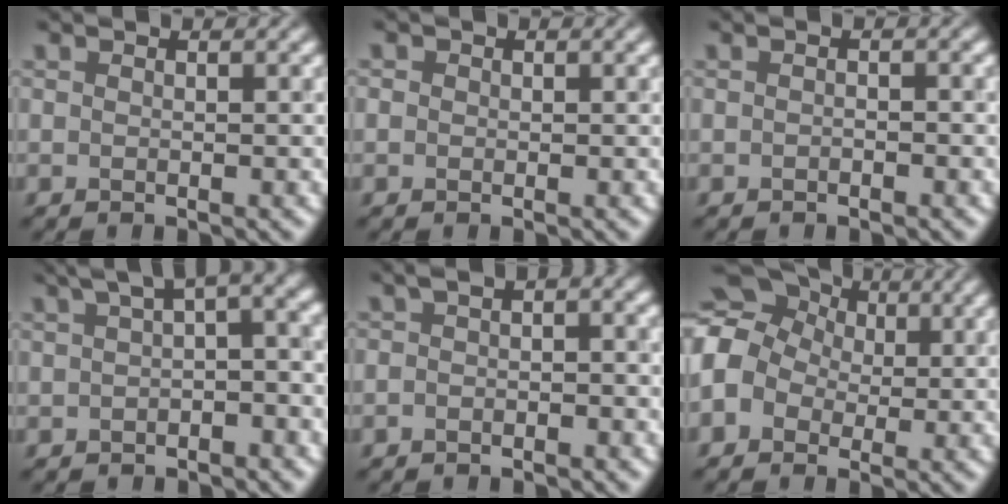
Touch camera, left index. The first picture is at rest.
{"total": 0.8, "force": [0.3, 0.7, 0.2], "torque": [-0.003, 0.004, -0.007]}
{"total": 0.6, "force": [-0.3, 0.2, 0.4], "torque": [-0.010, 0.001, -0.006]}
{"total": 6.3, "force": [1.5, 2.7, 5.5], "torque": [-0.071, 0.012, 0.016]}
{"total": 2.4, "force": [-0.3, 1.2, 2.1], "torque": [-0.036, 0.010, -0.011]}
{"total": 10.7, "force": [0.7, 9.3, 5.1], "torque": [-0.119, 0.033, -0.039]}